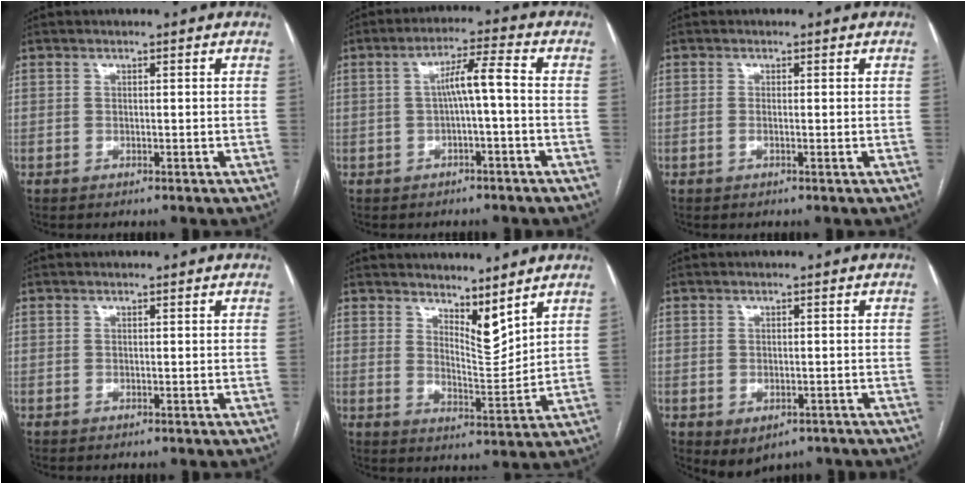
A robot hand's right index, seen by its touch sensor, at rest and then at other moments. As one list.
[{"total": 5.3, "force": [-0.4, 0.2, 5.3], "torque": [-0.088, 0.022, -0.005]}, {"total": 0.9, "force": [-0.1, 0.1, 0.8], "torque": [-0.018, -0.001, -0.002]}, {"total": 0.0}, {"total": 5.8, "force": [4.8, 1.2, 3.1], "torque": [-0.054, -0.018, 0.087]}, {"total": 4.3, "force": [-2.3, 2.9, 2.2], "torque": [-0.026, -0.003, -0.019]}]